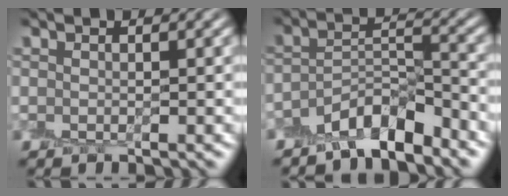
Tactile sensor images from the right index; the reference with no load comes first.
{"total": 4.7, "force": [-3.9, 1.5, 2.1], "torque": [-0.031, 0.009, -0.073]}